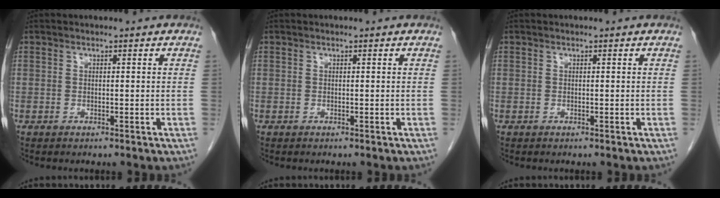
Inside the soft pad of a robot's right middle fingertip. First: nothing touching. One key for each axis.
{"total": 0.0}
{"total": 0.0}